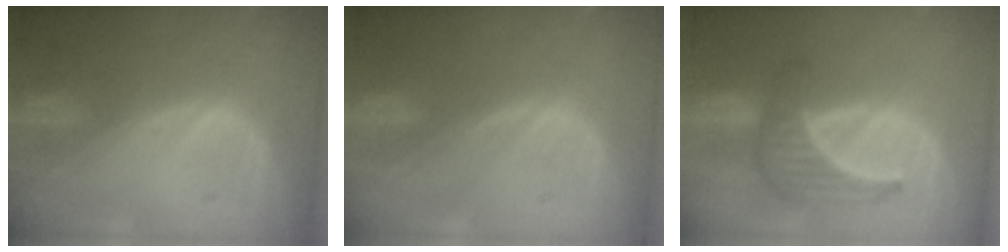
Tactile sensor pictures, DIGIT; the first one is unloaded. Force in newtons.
{"total": 0.0}
{"total": 6.3, "press": 6.0, "slide": 1.8}